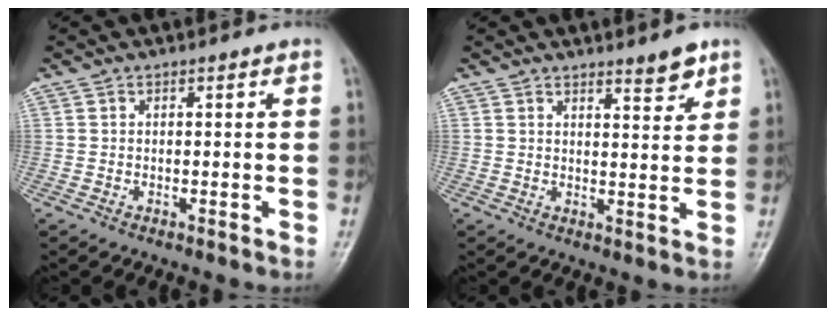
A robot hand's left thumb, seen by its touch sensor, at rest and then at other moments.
{"total": 4.0, "force": [3.1, 1.0, 2.3], "torque": [-0.020, -0.026, 0.044]}